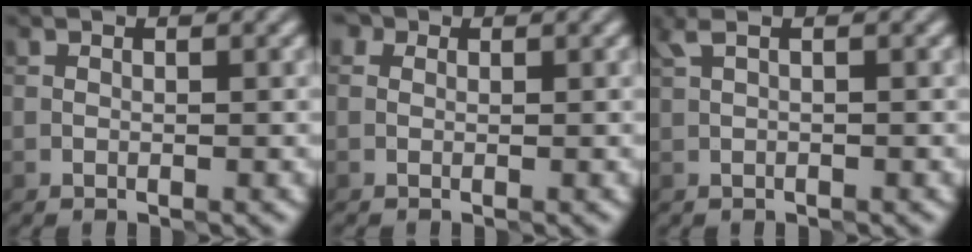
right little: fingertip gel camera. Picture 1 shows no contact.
{"total": 1.8, "force": [0.3, 1.6, 0.8], "torque": [-0.004, 0.009, -0.016]}
{"total": 0.7, "force": [0.3, 0.1, 0.6], "torque": [-0.014, 0.005, 0.008]}